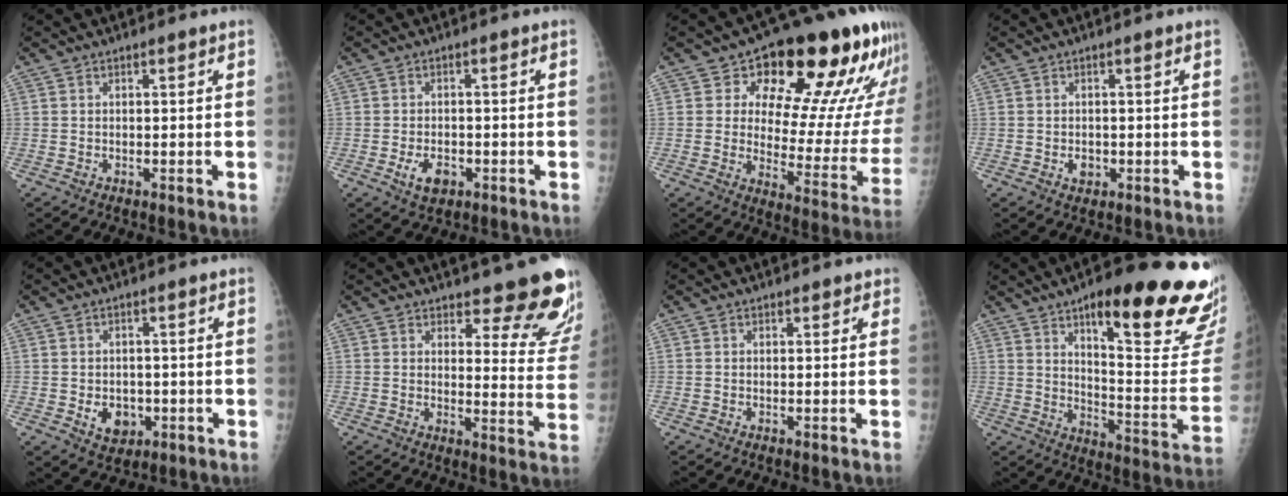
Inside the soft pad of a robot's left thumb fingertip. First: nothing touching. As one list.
[{"total": 4.3, "force": [-1.7, 2.8, 2.8], "torque": [-0.044, 0.002, -0.024]}, {"total": 23.2, "force": [13.5, 10.3, 15.8], "torque": [-0.163, -0.058, 0.181]}, {"total": 2.0, "force": [-0.5, 1.6, 1.1], "torque": [-0.005, 0.002, -0.003]}, {"total": 5.3, "force": [-1.1, 4.2, 3.0], "torque": [-0.022, 0.002, -0.005]}, {"total": 13.9, "force": [11.7, 4.3, 6.2], "torque": [-0.025, -0.104, 0.127]}, {"total": 1.2, "force": [0.8, 0.9, 0.3], "torque": [0.015, -0.003, 0.004]}, {"total": 28.4, "force": [16.7, 6.7, 22.0], "torque": [-0.247, -0.072, 0.240]}]